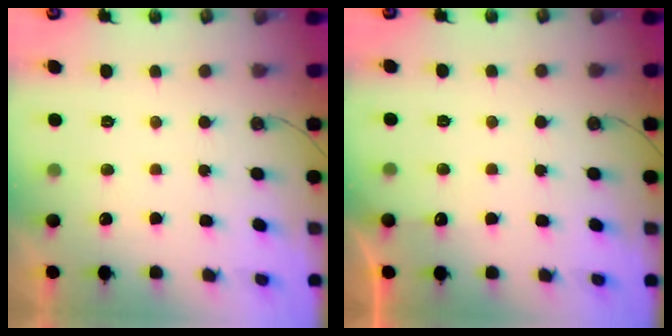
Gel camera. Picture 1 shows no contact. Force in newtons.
{"total": 2.8, "press": 2.8, "slide": 0.4}